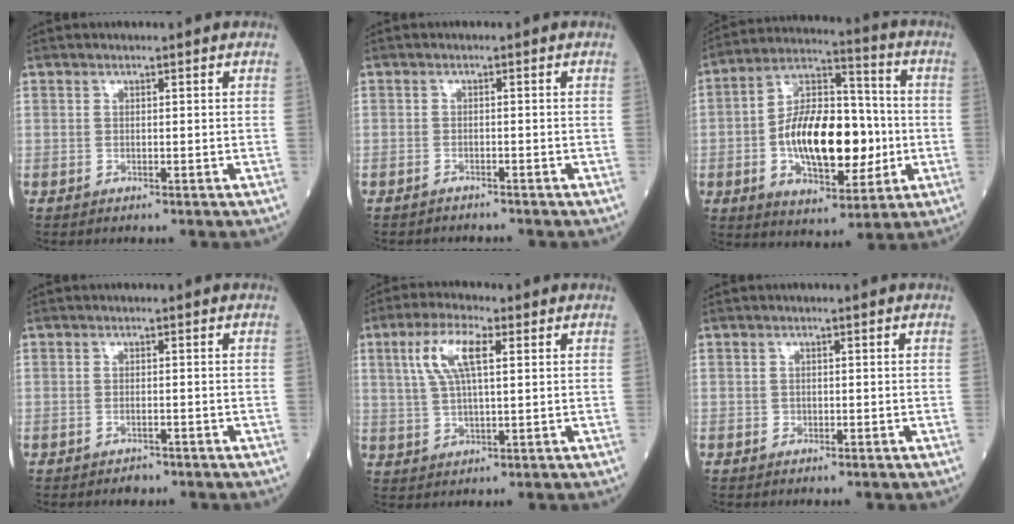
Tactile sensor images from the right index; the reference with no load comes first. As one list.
[{"total": 1.3, "force": [-1.3, 0.3, -0.3], "torque": [0.002, -0.002, -0.019]}, {"total": 17.8, "force": [-2.3, 7.9, 15.7], "torque": [-0.281, 0.020, -0.034]}, {"total": 1.6, "force": [-1.1, 0.9, 0.8], "torque": [-0.015, 0.000, -0.010]}, {"total": 7.9, "force": [2.7, 2.0, 7.1], "torque": [-0.151, 0.015, 0.055]}, {"total": 0.6, "force": [-0.2, 0.6, 0.1], "torque": [-0.001, 0.004, -0.003]}]